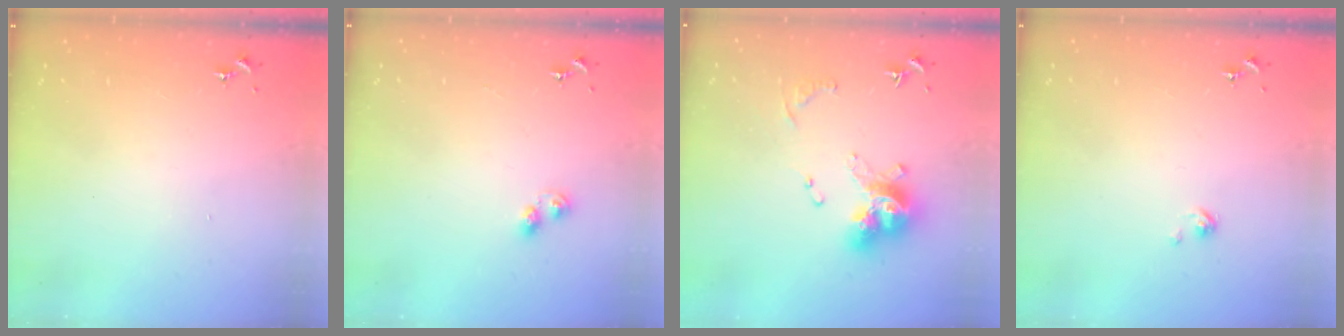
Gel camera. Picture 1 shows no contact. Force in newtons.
{"total": 4.8, "press": 4.5, "slide": 1.7}
{"total": 14.4, "press": 14.3, "slide": 1.6}
{"total": 2.4, "press": 2.4, "slide": 0.3}